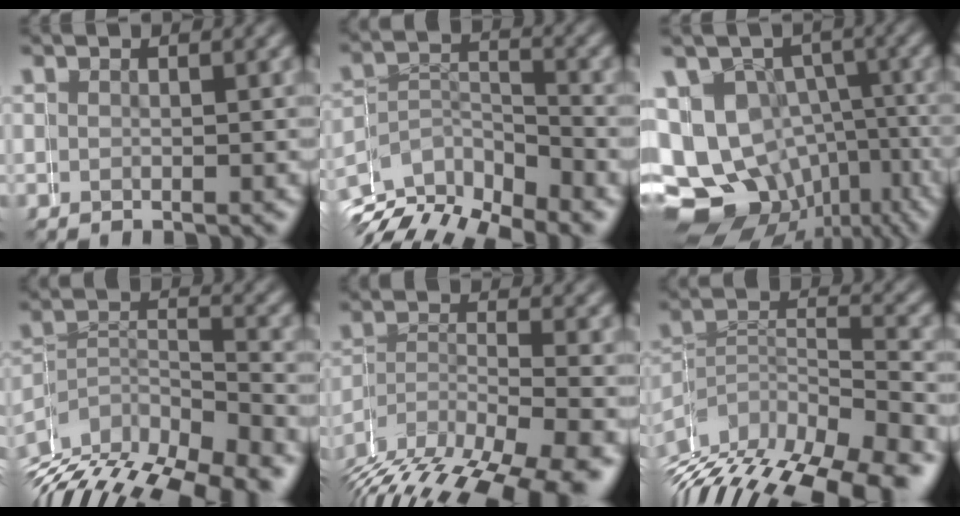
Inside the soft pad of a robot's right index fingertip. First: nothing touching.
{"total": 8.2, "force": [-4.9, 6.0, 2.9], "torque": [-0.049, -0.018, -0.081]}
{"total": 17.1, "force": [-5.3, 15.1, 6.1], "torque": [-0.115, -0.076, -0.073]}
{"total": 9.5, "force": [-6.3, 5.5, 4.5], "torque": [-0.066, -0.017, -0.094]}
{"total": 9.4, "force": [-5.2, 5.4, 5.7], "torque": [-0.111, -0.035, -0.068]}
{"total": 9.8, "force": [-7.0, 5.0, 4.6], "torque": [-0.077, -0.019, -0.101]}